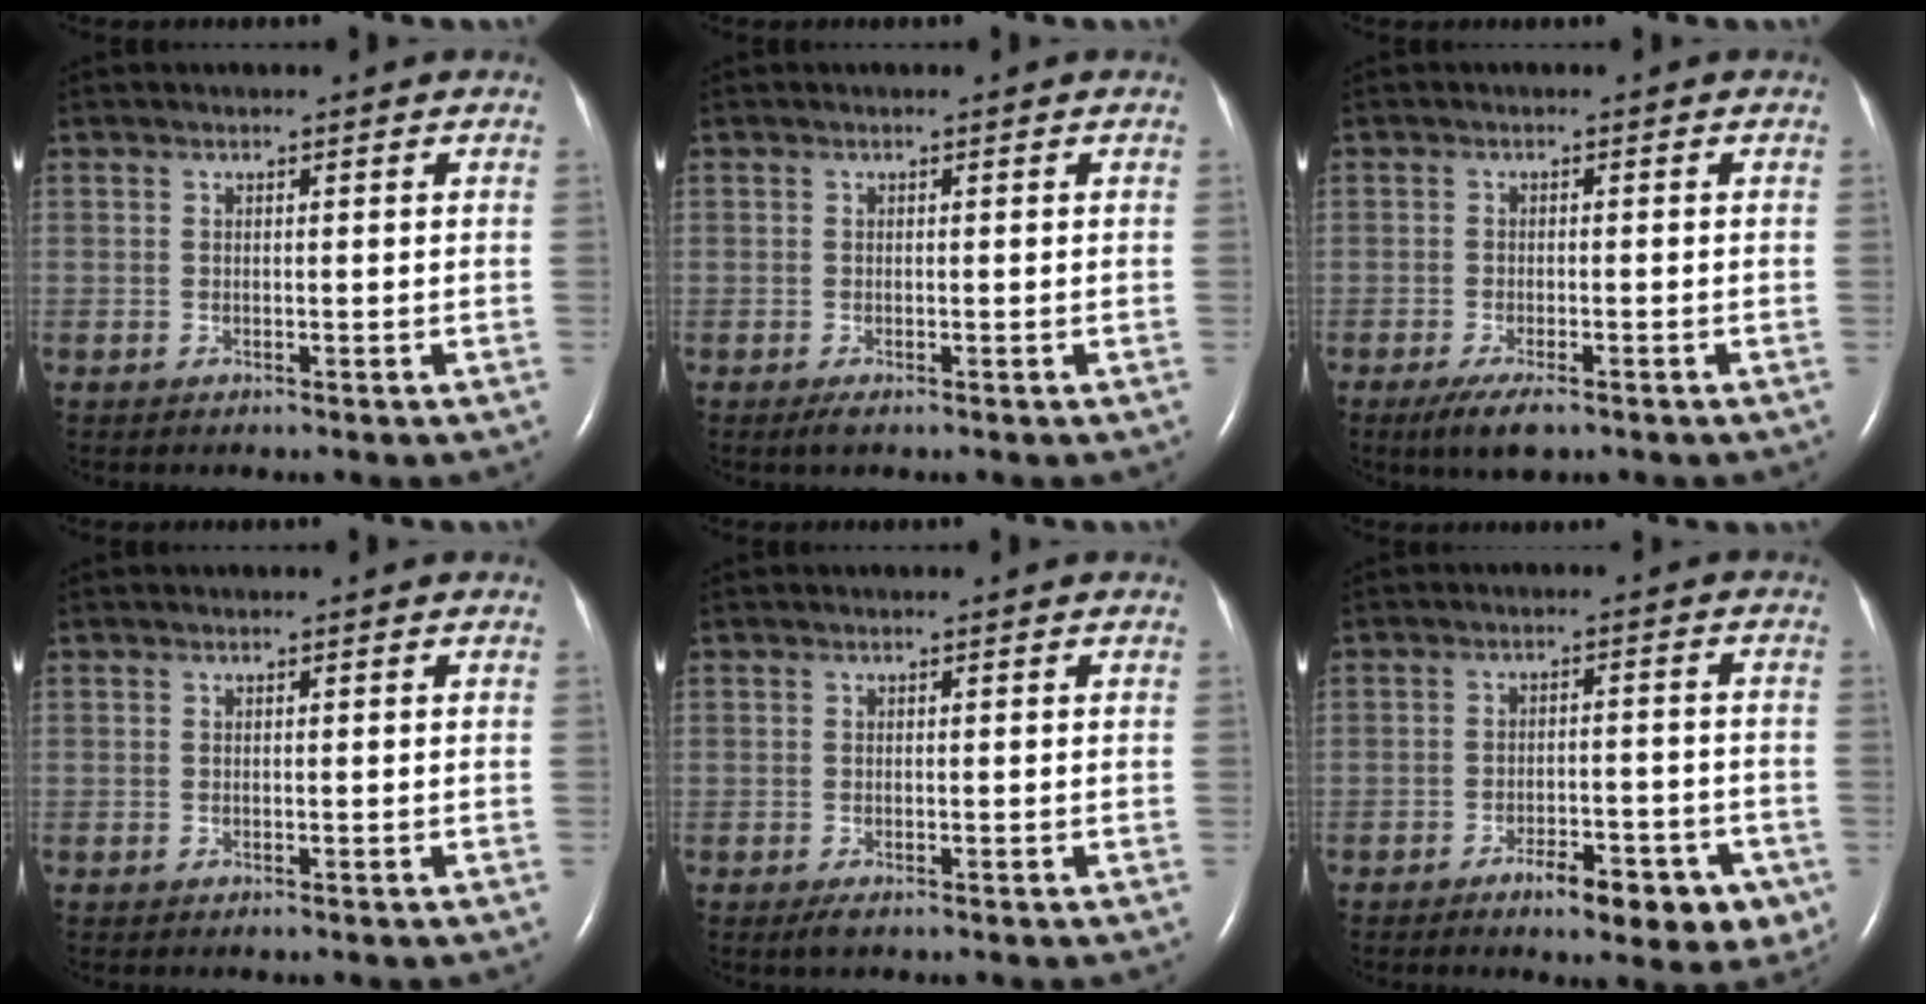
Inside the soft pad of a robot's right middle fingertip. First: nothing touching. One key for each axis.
{"total": 0.9, "fx": -0.6, "fy": 0.1, "fz": 0.7, "tx": -0.016, "ty": -0.004, "tz": -0.009}
{"total": 4.5, "fx": -2.9, "fy": 1.1, "fz": 3.3, "tx": -0.065, "ty": -0.010, "tz": -0.046}
{"total": 0.0}
{"total": 1.2, "fx": -0.7, "fy": 0.3, "fz": 0.9, "tx": -0.021, "ty": -0.004, "tz": -0.011}
{"total": 9.4, "fx": -5.5, "fy": 3.3, "fz": 6.9, "tx": -0.079, "ty": 0.006, "tz": -0.073}